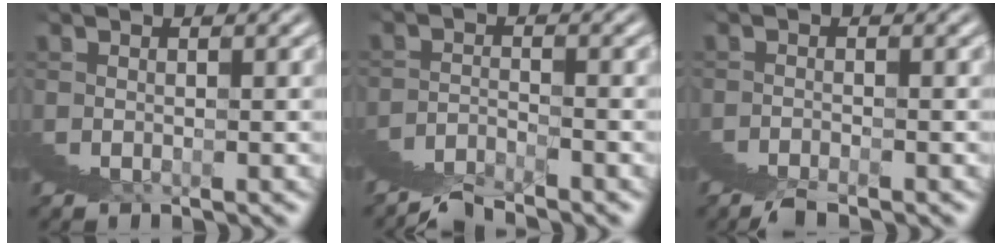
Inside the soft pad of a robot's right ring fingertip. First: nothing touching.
{"total": 2.0, "force": [-1.7, -0.5, 0.8], "torque": [0.008, 0.012, -0.039]}
{"total": 1.3, "force": [-0.2, -1.3, 0.2], "torque": [0.010, 0.018, -0.011]}